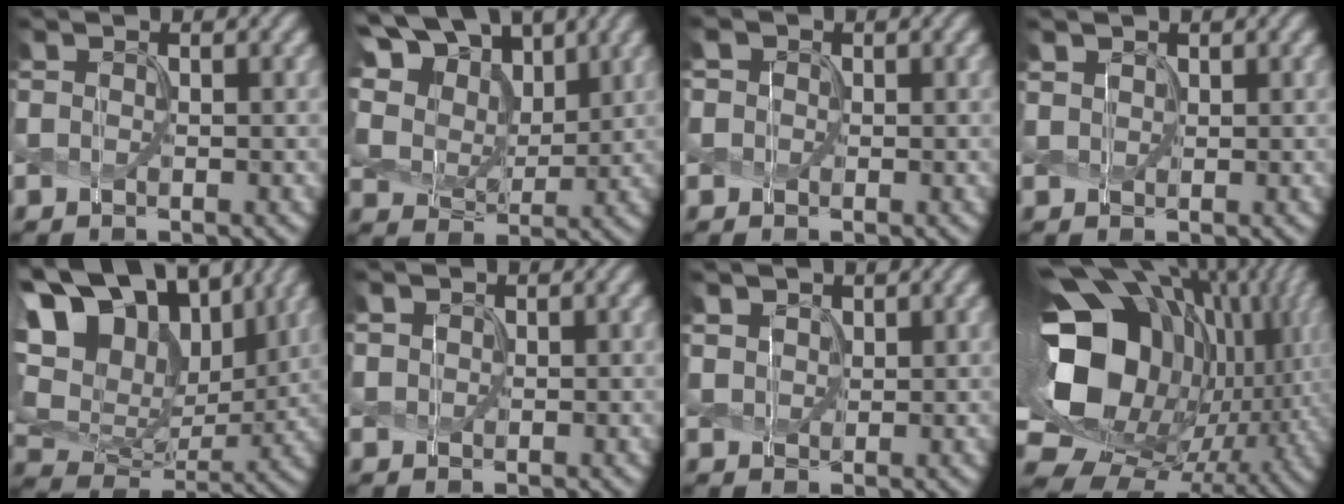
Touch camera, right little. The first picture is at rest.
{"total": 13.6, "force": [7.0, 9.2, 7.1], "torque": [-0.173, 0.034, 0.125]}
{"total": 1.3, "force": [0.5, 1.2, 0.1], "torque": [-0.004, 0.007, -0.001]}
{"total": 1.0, "force": [0.9, 0.4, -0.1], "torque": [0.002, 0.002, 0.023]}
{"total": 17.0, "force": [9.9, 9.8, 9.6], "torque": [-0.216, 0.050, 0.152]}
{"total": 0.8, "force": [0.6, 0.5, -0.1], "torque": [0.002, 0.001, 0.017]}
{"total": 1.6, "force": [1.4, 0.9, 0.2], "torque": [-0.012, -0.001, 0.032]}
{"total": 18.7, "force": [2.3, 13.8, 12.4], "torque": [-0.252, -0.016, 0.068]}